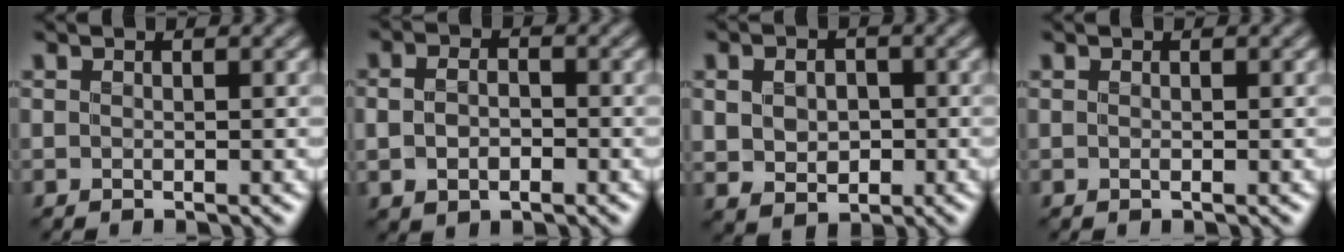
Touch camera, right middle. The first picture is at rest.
{"total": 3.1, "force": [-0.4, 2.2, 2.2], "torque": [-0.036, 0.001, -0.006]}
{"total": 3.6, "force": [0.1, 2.8, 2.3], "torque": [-0.048, -0.006, 0.009]}
{"total": 0.0}